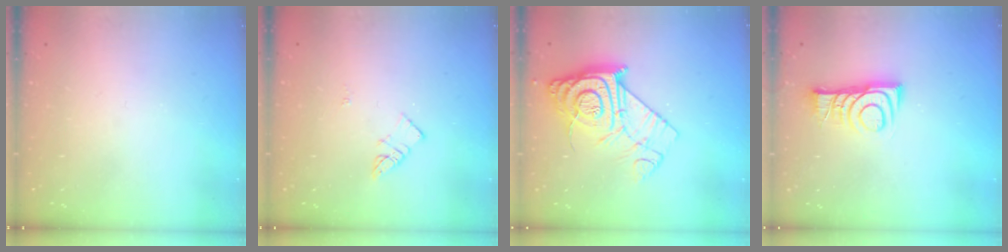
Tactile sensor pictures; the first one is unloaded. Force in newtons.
{"total": 3.1, "press": 3.1, "slide": 0.3}
{"total": 14.9, "press": 14.8, "slide": 1.0}
{"total": 9.1, "press": 9.1, "slide": 0.4}